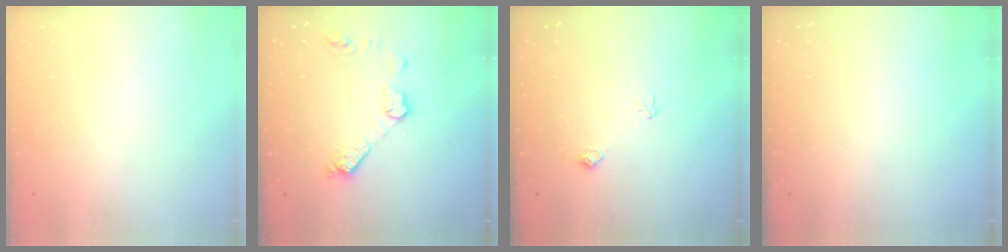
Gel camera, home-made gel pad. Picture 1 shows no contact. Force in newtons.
{"total": 10.9, "press": 10.9, "slide": 0.7}
{"total": 7.8, "press": 7.8, "slide": 0.8}
{"total": 0.0}